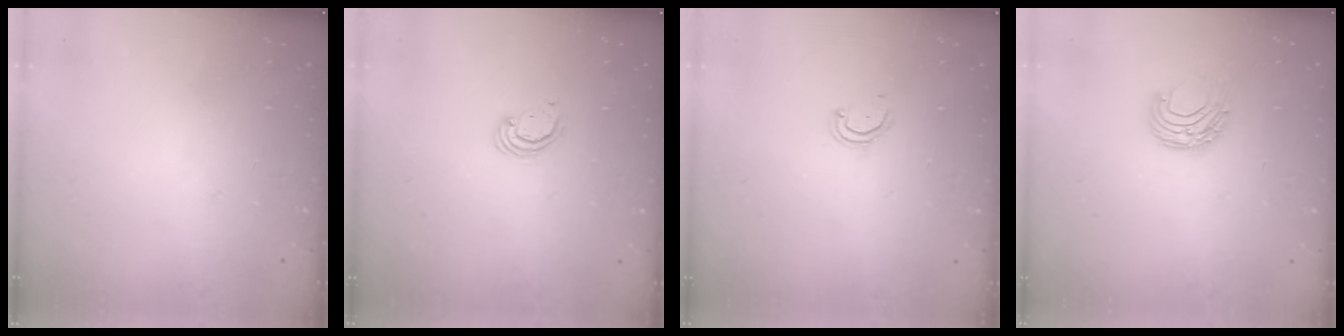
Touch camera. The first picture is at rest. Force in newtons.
{"total": 2.3, "press": 2.3, "slide": 0.2}
{"total": 3.2, "press": 3.2, "slide": 0.2}
{"total": 6.8, "press": 6.7, "slide": 0.6}